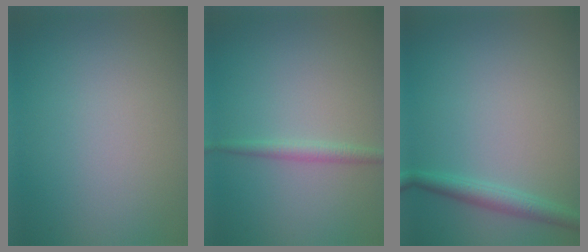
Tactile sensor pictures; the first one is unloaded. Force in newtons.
{"total": 1.4, "press": 1.4, "slide": 0.1}
{"total": 2.2, "press": 2.2, "slide": 0.1}